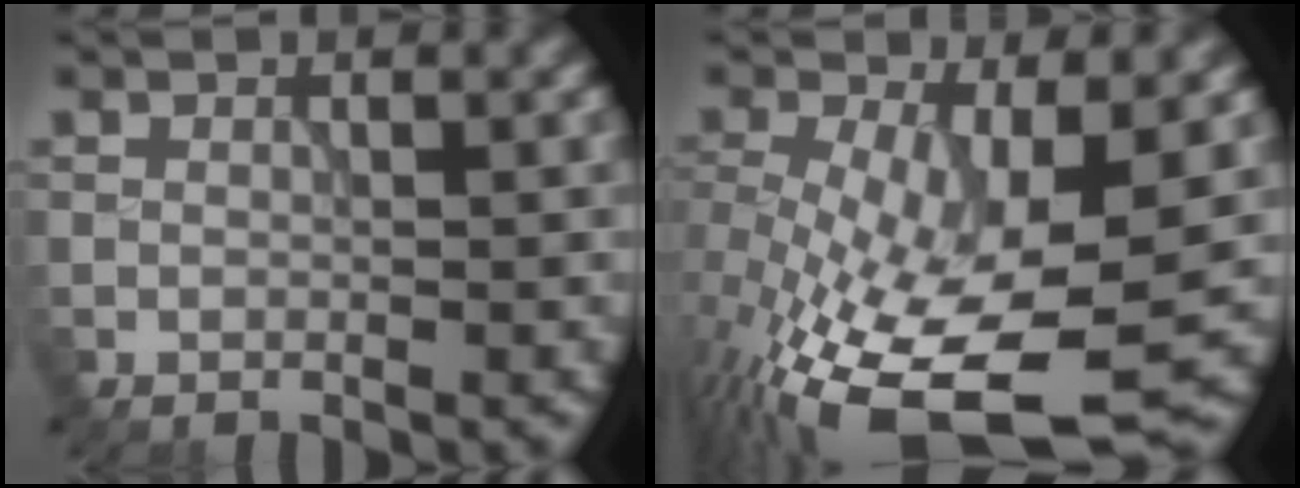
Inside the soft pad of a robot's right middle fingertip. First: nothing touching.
{"total": 13.3, "force": [-4.1, 5.2, 11.5], "torque": [-0.223, -0.039, -0.059]}